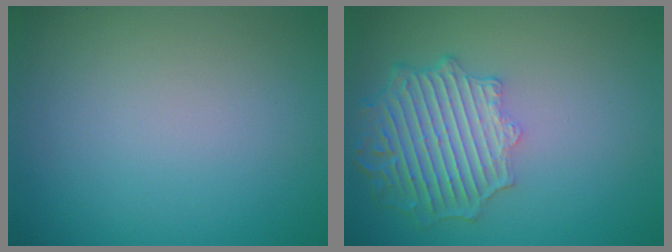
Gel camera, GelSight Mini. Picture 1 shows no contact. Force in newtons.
{"total": 6.3, "press": 5.0, "slide": 3.7}